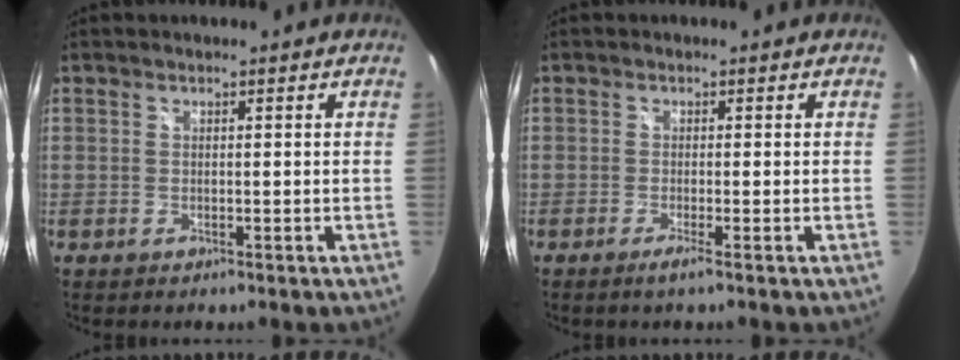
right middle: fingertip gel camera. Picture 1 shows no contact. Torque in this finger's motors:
{"motor_torque": [0.83, -0.76, 0.05, 0.03]}